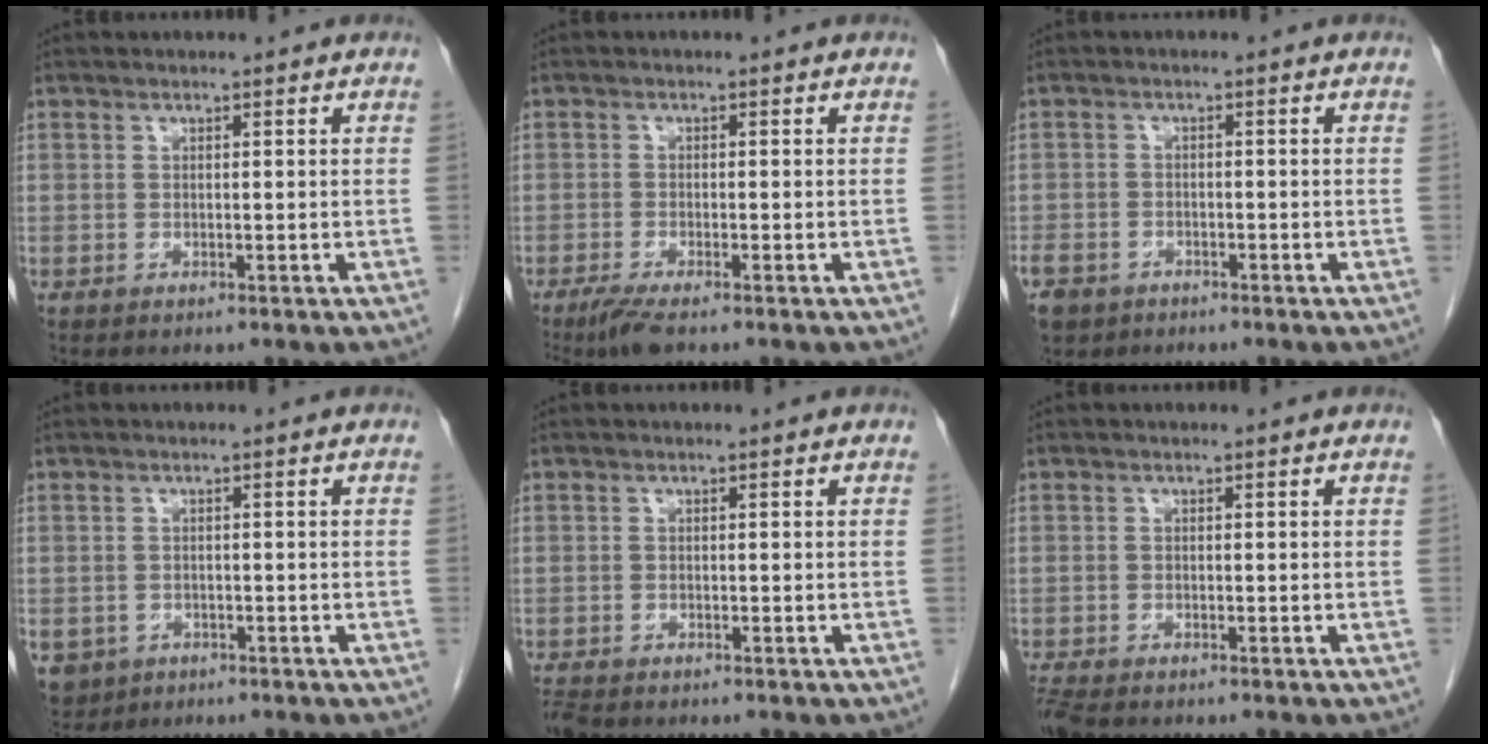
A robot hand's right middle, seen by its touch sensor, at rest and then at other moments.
{"total": 3.3, "force": [-2.3, 0.7, 2.2], "torque": [-0.044, -0.008, -0.040]}
{"total": 7.6, "force": [-4.8, 5.4, 2.4], "torque": [-0.072, -0.002, -0.078]}
{"total": 5.2, "force": [-2.6, 4.4, 1.3], "torque": [-0.028, 0.001, -0.036]}
{"total": 2.3, "force": [-2.0, 0.7, 0.9], "torque": [-0.023, -0.007, -0.035]}
{"total": 3.4, "force": [-2.9, 0.9, 1.6], "torque": [-0.037, -0.011, -0.051]}